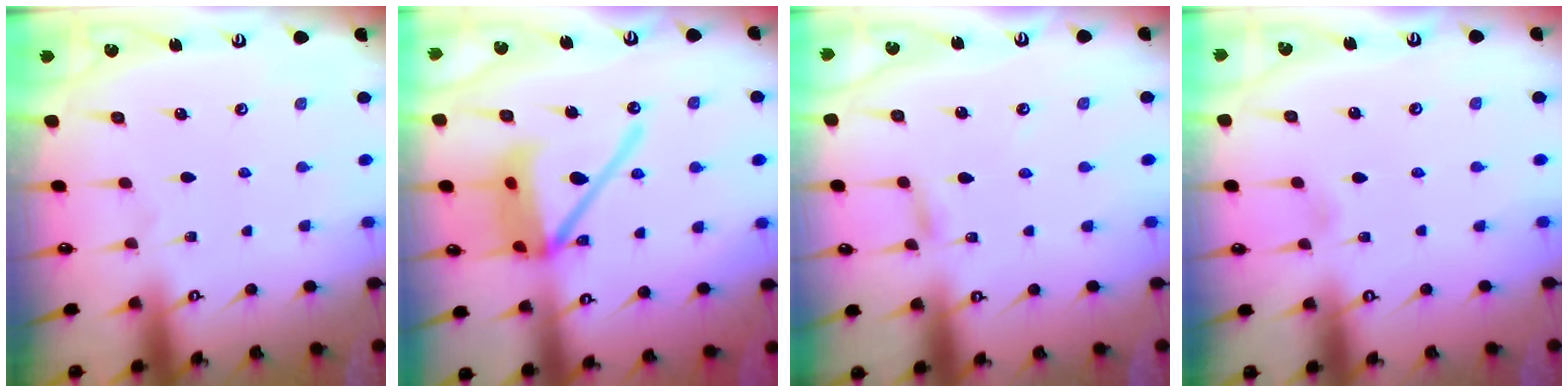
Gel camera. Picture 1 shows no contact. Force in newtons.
{"total": 16.2, "press": 16.0, "slide": 2.3}
{"total": 2.4, "press": 2.4, "slide": 0.2}
{"total": 2.0, "press": 2.0, "slide": 0.3}